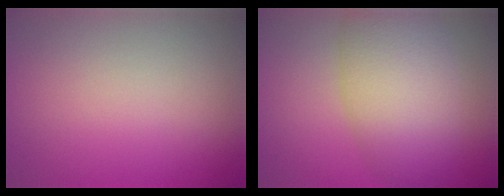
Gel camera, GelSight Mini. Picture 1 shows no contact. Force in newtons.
{"total": 7.9, "press": 7.9, "slide": 0.4}